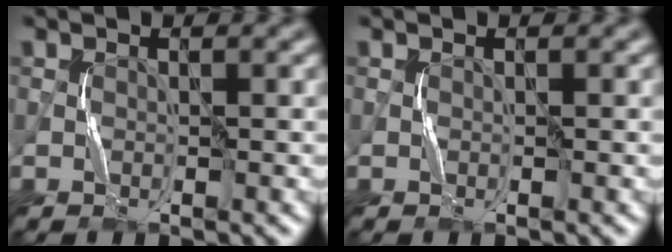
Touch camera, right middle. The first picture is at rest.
{"total": 0.0}